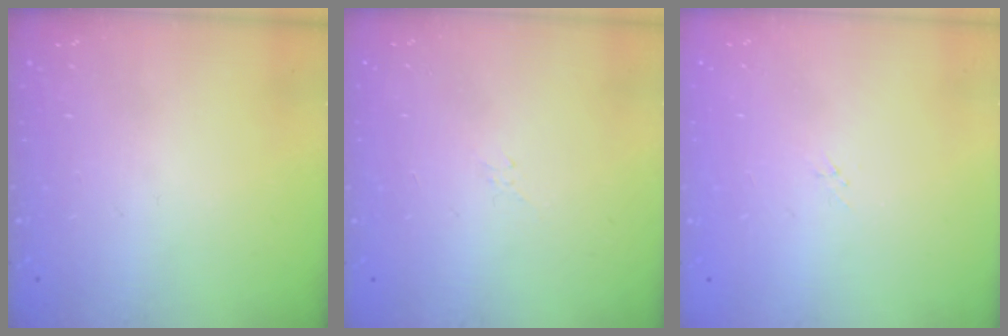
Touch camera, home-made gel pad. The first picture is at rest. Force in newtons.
{"total": 2.1, "press": 2.0, "slide": 0.6}
{"total": 1.7, "press": 1.6, "slide": 0.2}